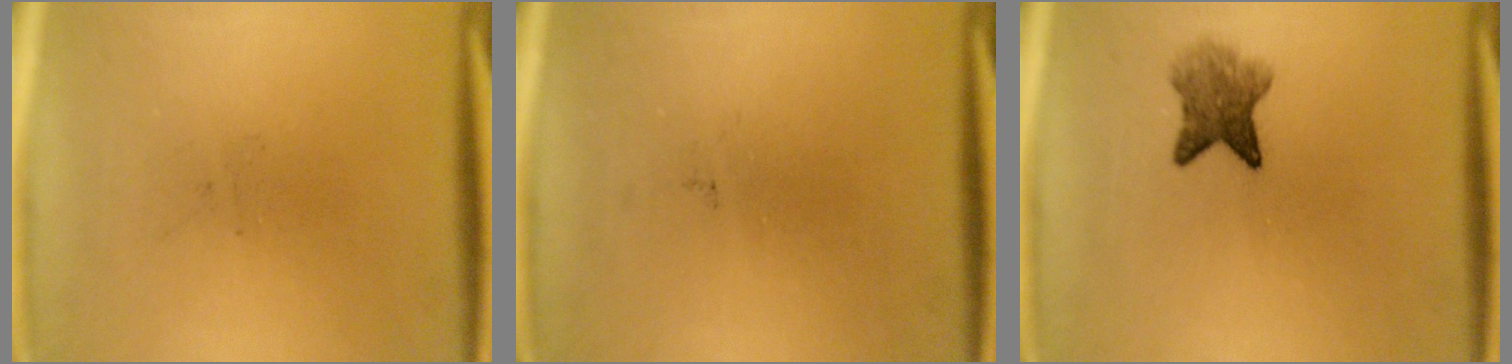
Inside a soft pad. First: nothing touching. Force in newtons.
{"total": 0.0}
{"total": 4.4}